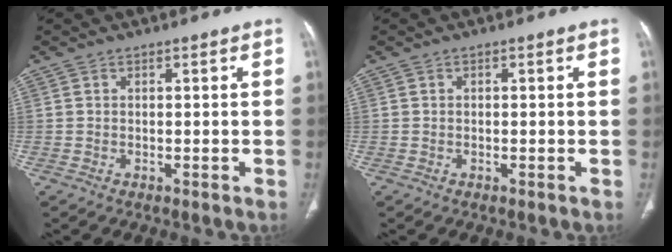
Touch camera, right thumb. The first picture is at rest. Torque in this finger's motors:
{"motor_torque": [-0.09, -0.19, -0.13, 0.02, -0.04]}